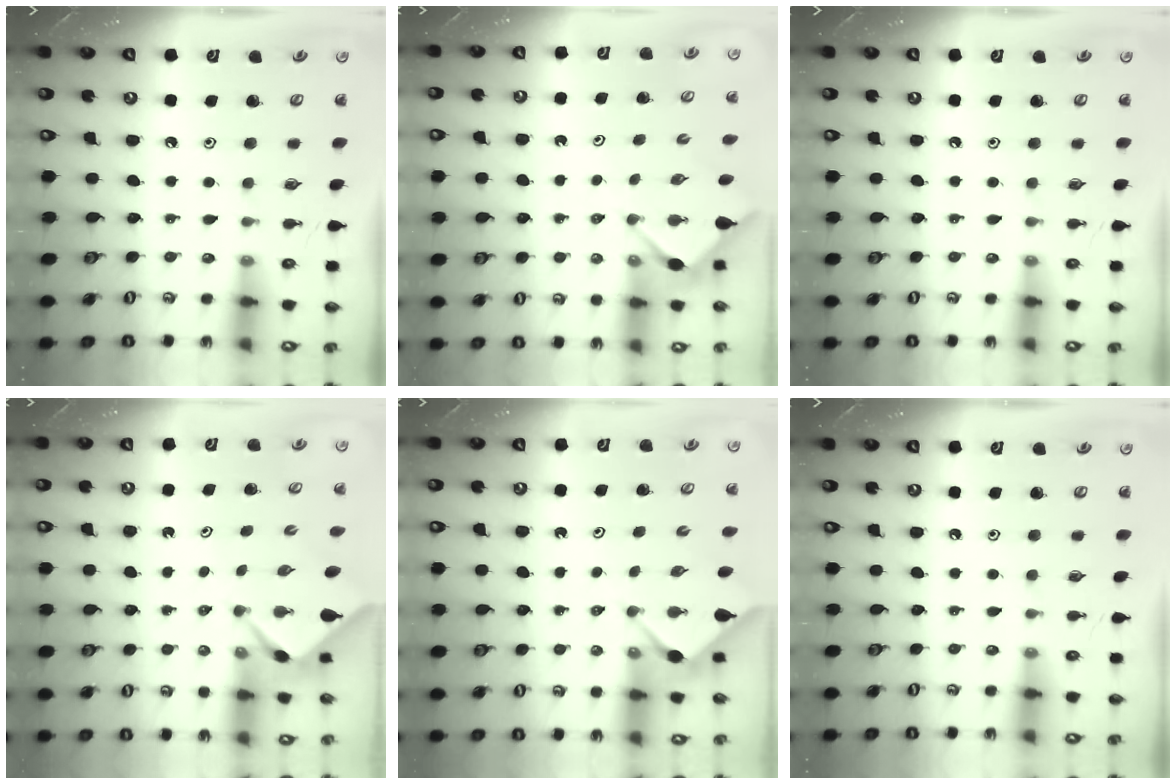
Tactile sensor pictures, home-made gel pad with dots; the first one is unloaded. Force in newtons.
{"total": 2.7, "press": 2.7, "slide": 0.3}
{"total": 0.0}
{"total": 2.2, "press": 2.2, "slide": 0.1}
{"total": 2.9, "press": 2.8, "slide": 0.3}
{"total": 0.0}